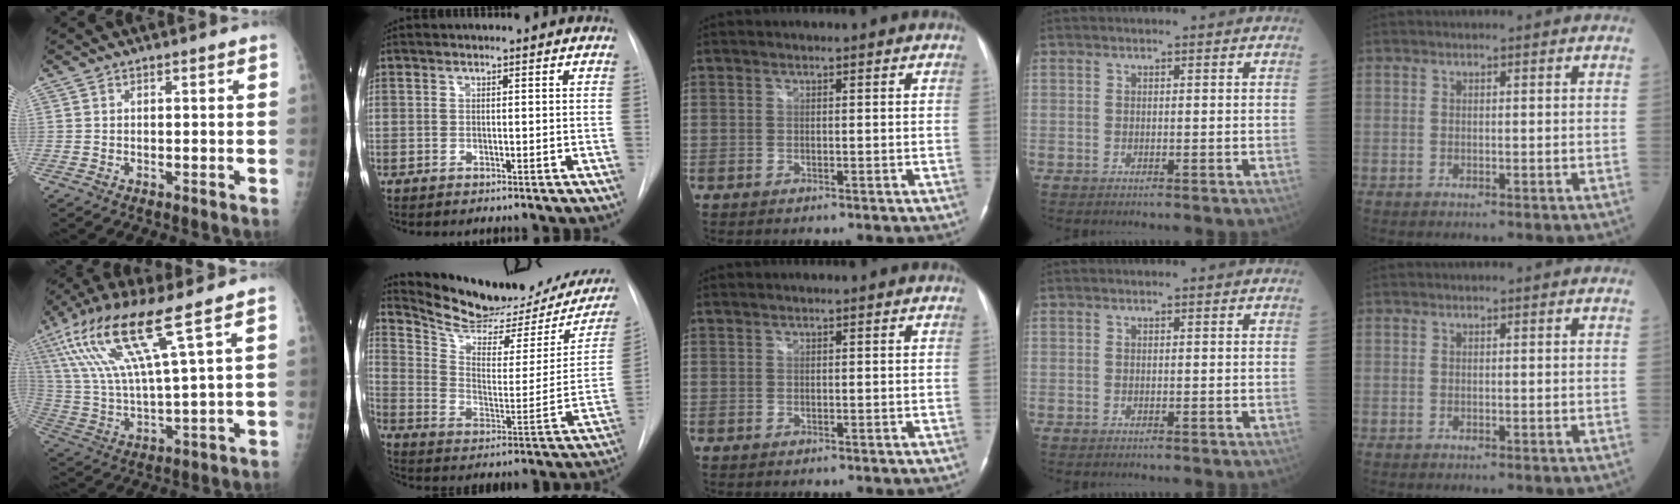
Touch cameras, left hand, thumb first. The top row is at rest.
{"thumb": {"total": 17.1, "force": [8.8, 1.7, 14.6], "torque": [-0.312, -0.024, 0.173]}, "index": {"total": 21.1, "force": [18.9, 6.8, 6.7], "torque": [-0.101, -0.038, 0.264]}}